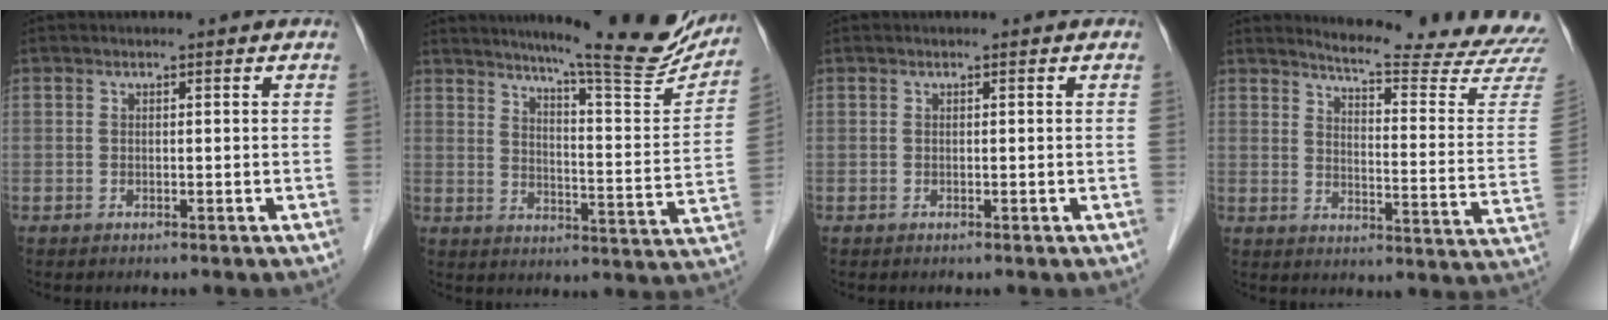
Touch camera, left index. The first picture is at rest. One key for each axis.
{"total": 21.0, "fx": 18.4, "fy": 1.4, "fz": 10.0, "tx": -0.135, "ty": -0.055, "tz": 0.230}
{"total": 0.0}
{"total": 19.9, "fx": 19.2, "fy": -0.9, "fz": 5.2, "tx": -0.080, "ty": -0.138, "tz": 0.221}